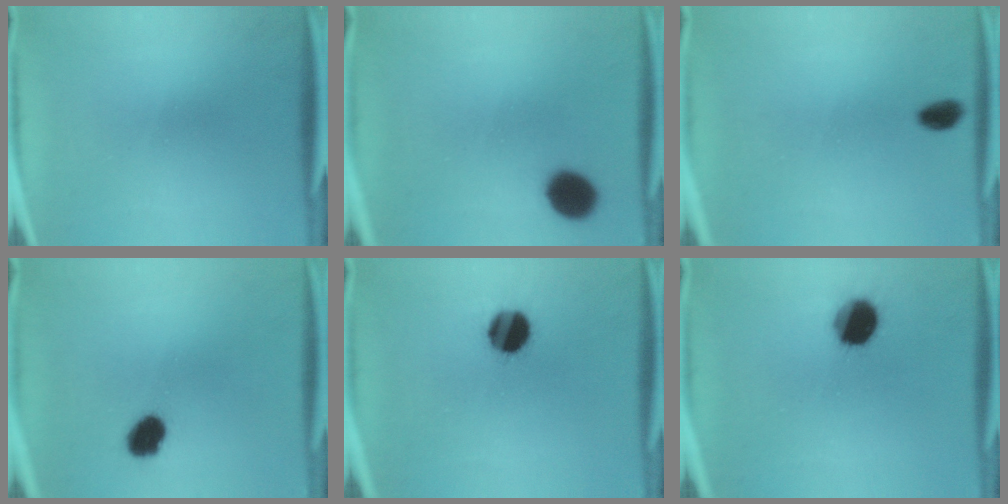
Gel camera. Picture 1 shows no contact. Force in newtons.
{"total": 8.5}
{"total": 2.7}
{"total": 6.2}
{"total": 12.7}
{"total": 13.9}